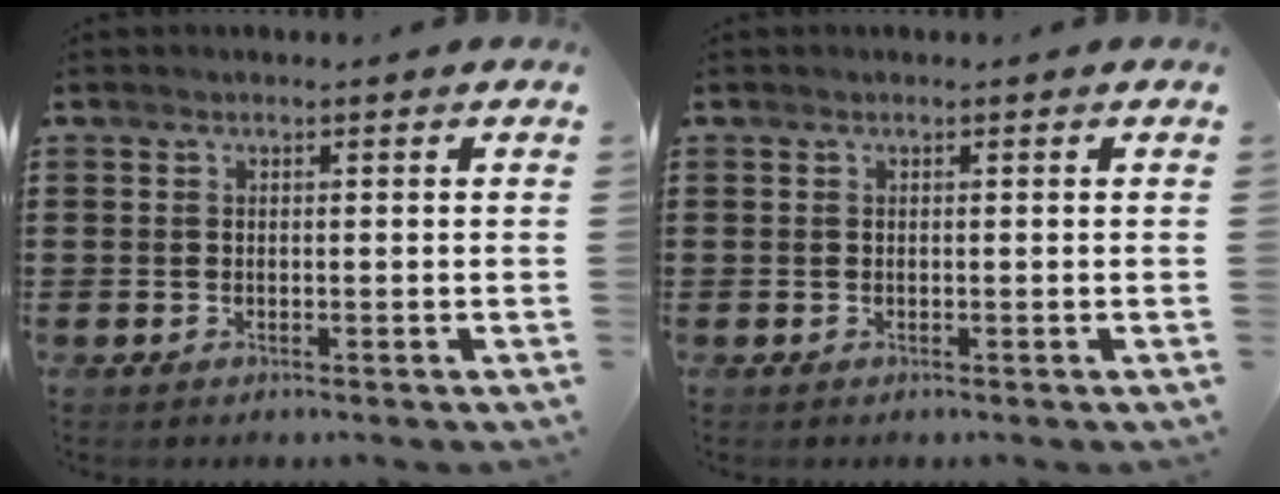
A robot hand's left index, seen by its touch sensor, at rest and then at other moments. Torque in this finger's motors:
{"motor_torque": [0.00, 0.00, 0.01, -0.01]}